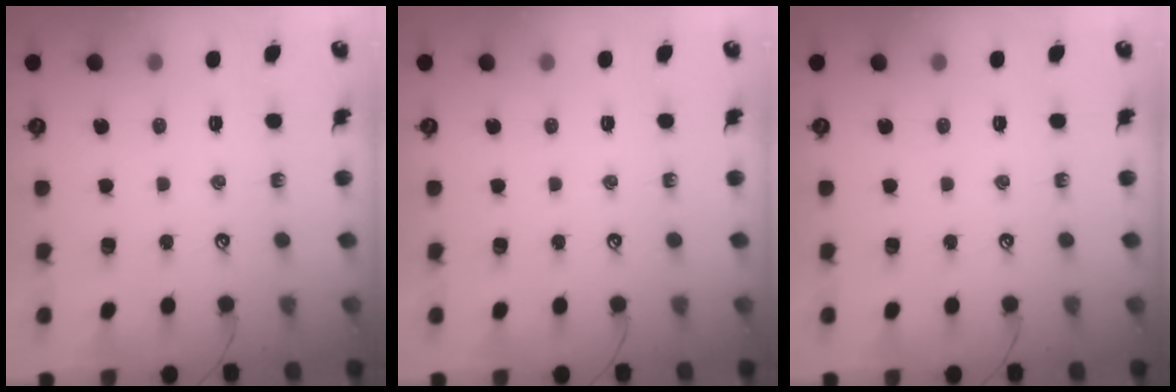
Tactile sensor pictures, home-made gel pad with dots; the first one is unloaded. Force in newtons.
{"total": 0.0}
{"total": 0.0}